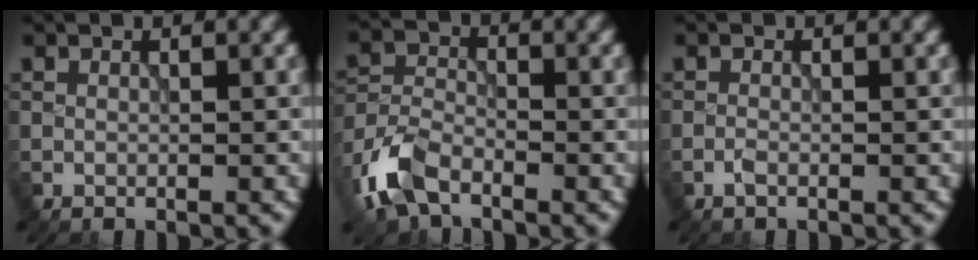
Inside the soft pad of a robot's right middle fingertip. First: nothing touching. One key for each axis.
{"total": 5.1, "fx": -3.4, "fy": 2.6, "fz": 2.9, "tx": -0.066, "ty": -0.003, "tz": -0.079}
{"total": 0.7, "fx": -0.5, "fy": 0.2, "fz": 0.4, "tx": -0.011, "ty": 0.000, "tz": -0.012}